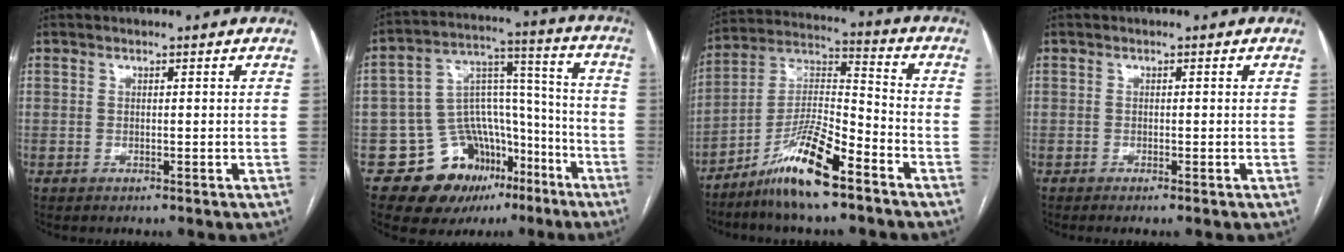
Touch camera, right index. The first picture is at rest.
{"total": 15.7, "force": [-8.9, 10.8, 7.1], "torque": [-0.098, 0.075, -0.129]}
{"total": 12.6, "force": [-8.3, 1.5, 9.3], "torque": [-0.180, -0.002, -0.156]}
{"total": 0.7, "force": [-0.5, -0.1, 0.5], "torque": [-0.011, -0.001, -0.009]}